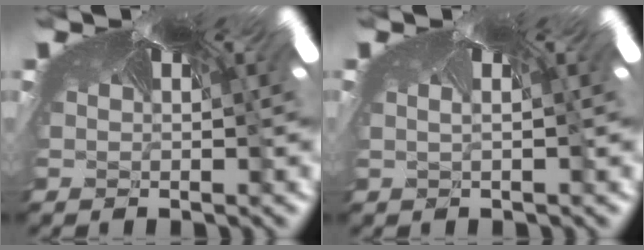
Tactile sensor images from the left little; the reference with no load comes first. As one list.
[{"total": 2.0, "force": [-1.9, 0.0, 0.4], "torque": [-0.016, -0.024, -0.014]}]